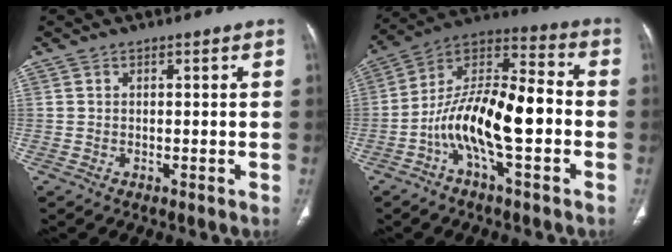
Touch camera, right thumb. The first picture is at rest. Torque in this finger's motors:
{"motor_torque": [2.58, 2.43, 1.53, -1.24, 0.21]}